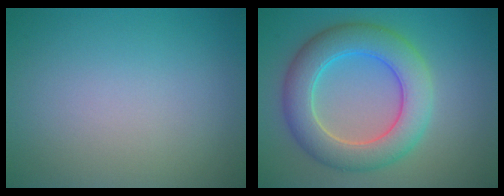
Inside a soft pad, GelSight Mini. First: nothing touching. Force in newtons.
{"total": 7.1, "press": 7.1, "slide": 0.3}